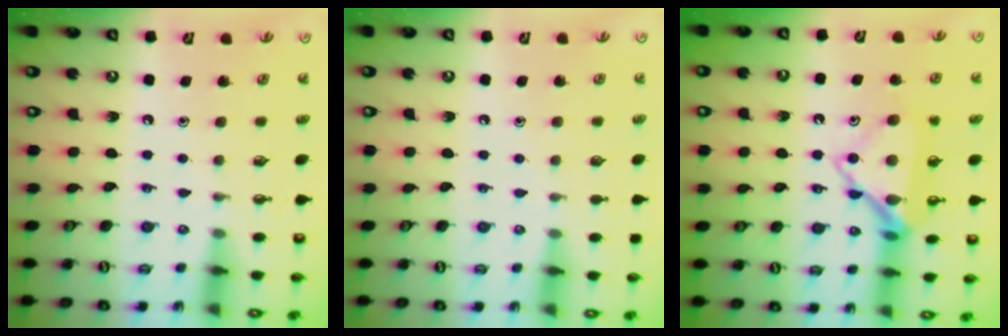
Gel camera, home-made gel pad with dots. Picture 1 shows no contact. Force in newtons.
{"total": 2.6, "press": 2.5, "slide": 0.3}
{"total": 17.0, "press": 17.0, "slide": 0.5}